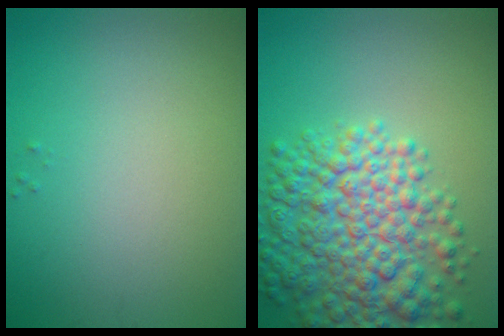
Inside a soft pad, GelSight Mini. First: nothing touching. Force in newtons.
{"total": 8.9, "press": 8.9, "slide": 0.3}